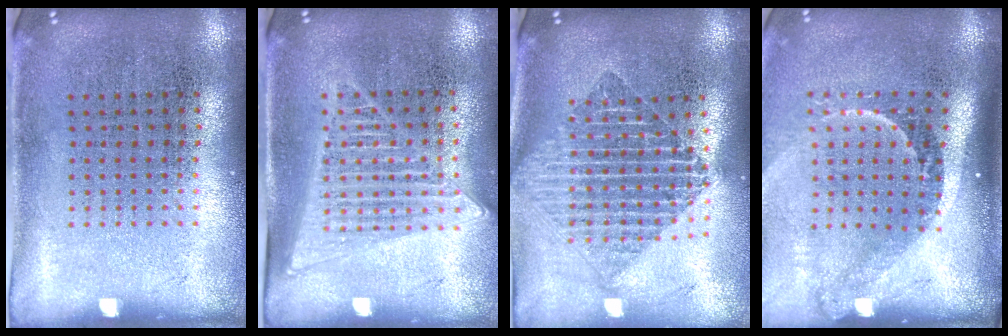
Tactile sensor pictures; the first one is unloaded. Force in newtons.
{"total": 1.5, "press": 1.3, "slide": 0.6}
{"total": 2.0, "press": 1.7, "slide": 1.1}
{"total": 2.2, "press": 1.5, "slide": 1.6}